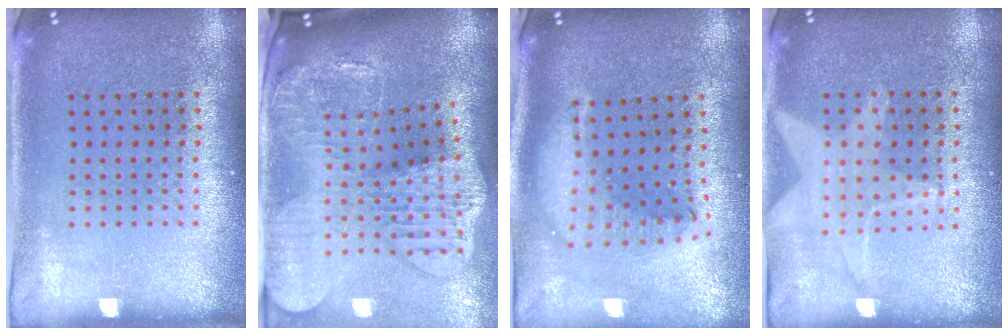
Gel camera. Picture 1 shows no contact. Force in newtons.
{"total": 4.5, "press": 3.3, "slide": 3.0}
{"total": 2.2, "press": 1.7, "slide": 1.4}
{"total": 1.0, "press": 1.0, "slide": 0.1}